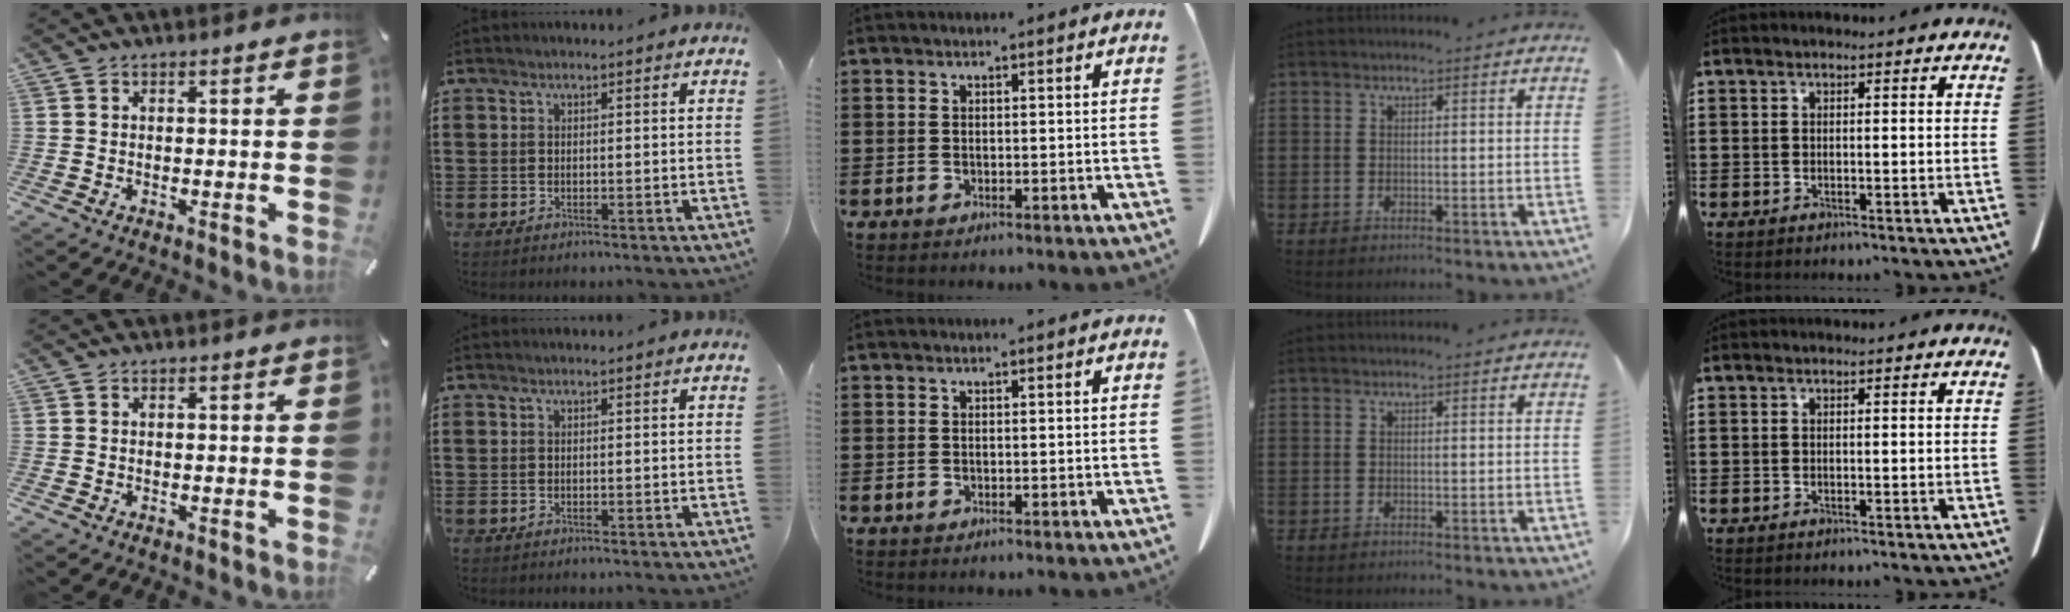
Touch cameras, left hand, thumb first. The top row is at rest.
{}